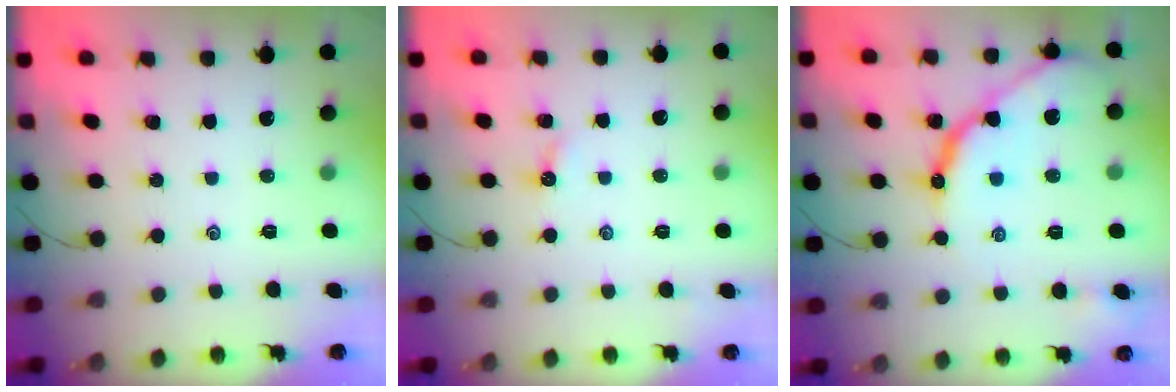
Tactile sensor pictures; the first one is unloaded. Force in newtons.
{"total": 2.4, "press": 2.4, "slide": 0.3}
{"total": 13.3, "press": 13.2, "slide": 0.9}